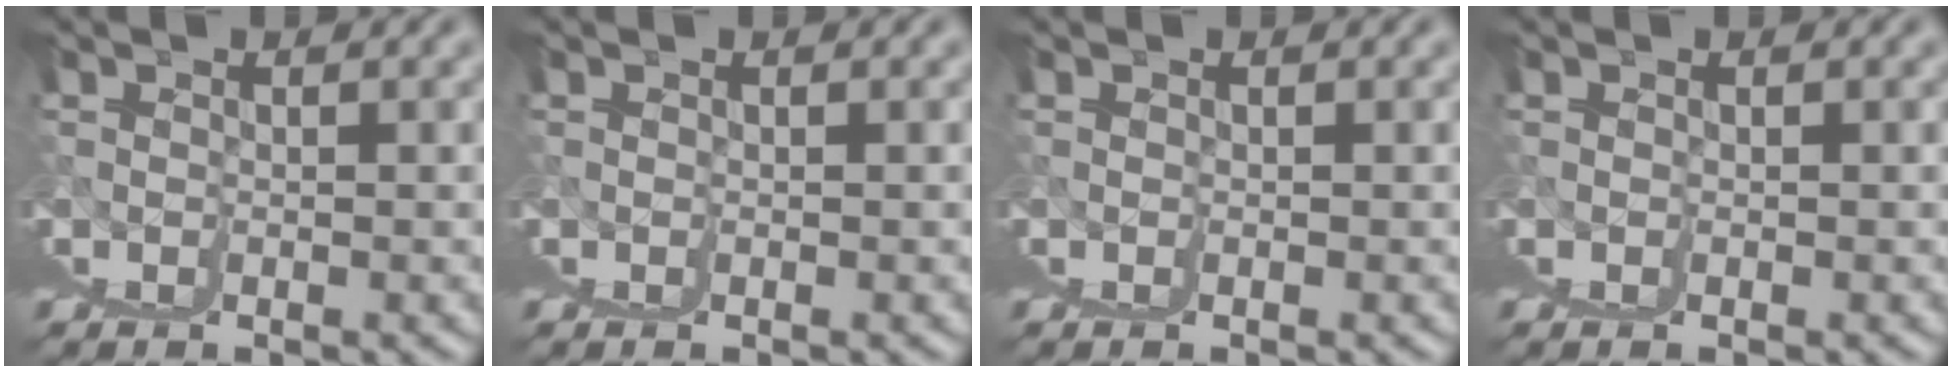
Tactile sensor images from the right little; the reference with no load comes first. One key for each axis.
{"total": 0.0}
{"total": 0.0}
{"total": 0.0}